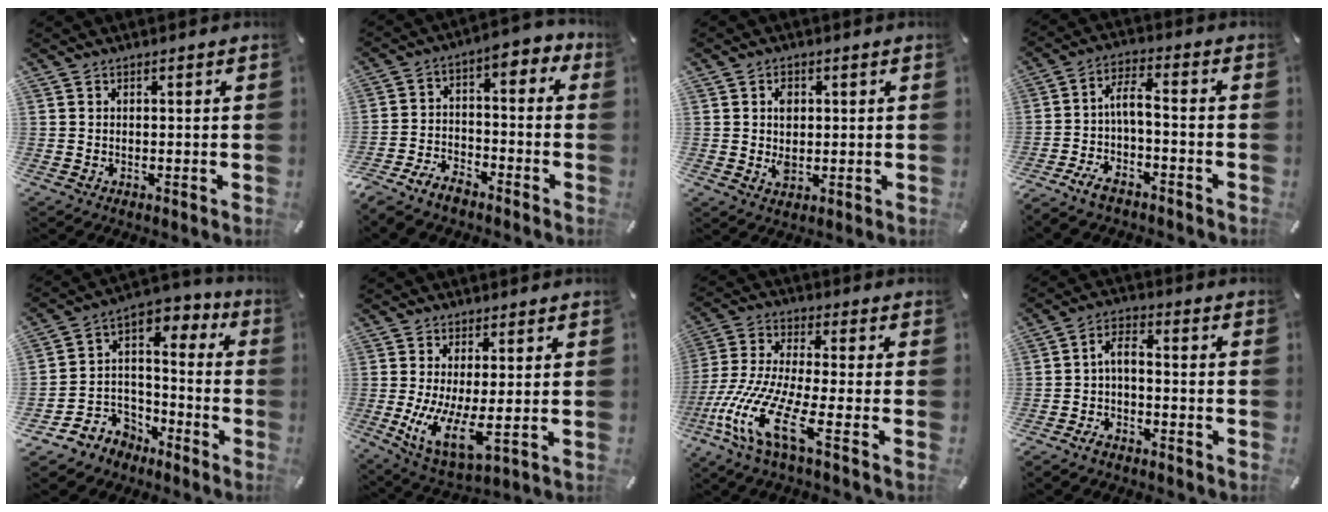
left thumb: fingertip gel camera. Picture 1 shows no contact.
{"total": 7.9, "force": [-5.8, 4.2, 3.2], "torque": [-0.066, 0.026, -0.114]}
{"total": 4.2, "force": [0.5, 3.2, 2.7], "torque": [-0.040, 0.000, 0.007]}
{"total": 6.1, "force": [-2.4, 2.0, 5.3], "torque": [-0.106, 0.003, -0.047]}
{"total": 9.0, "force": [-3.8, 8.0, 1.9], "torque": [-0.065, 0.004, -0.065]}
{"total": 10.0, "force": [0.2, 3.3, 9.4], "torque": [-0.188, -0.034, 0.008]}
{"total": 16.7, "force": [-6.7, 3.6, 14.8], "torque": [-0.317, -0.005, -0.115]}
{"total": 3.8, "force": [-1.9, 1.4, 3.0], "torque": [-0.061, 0.011, -0.039]}